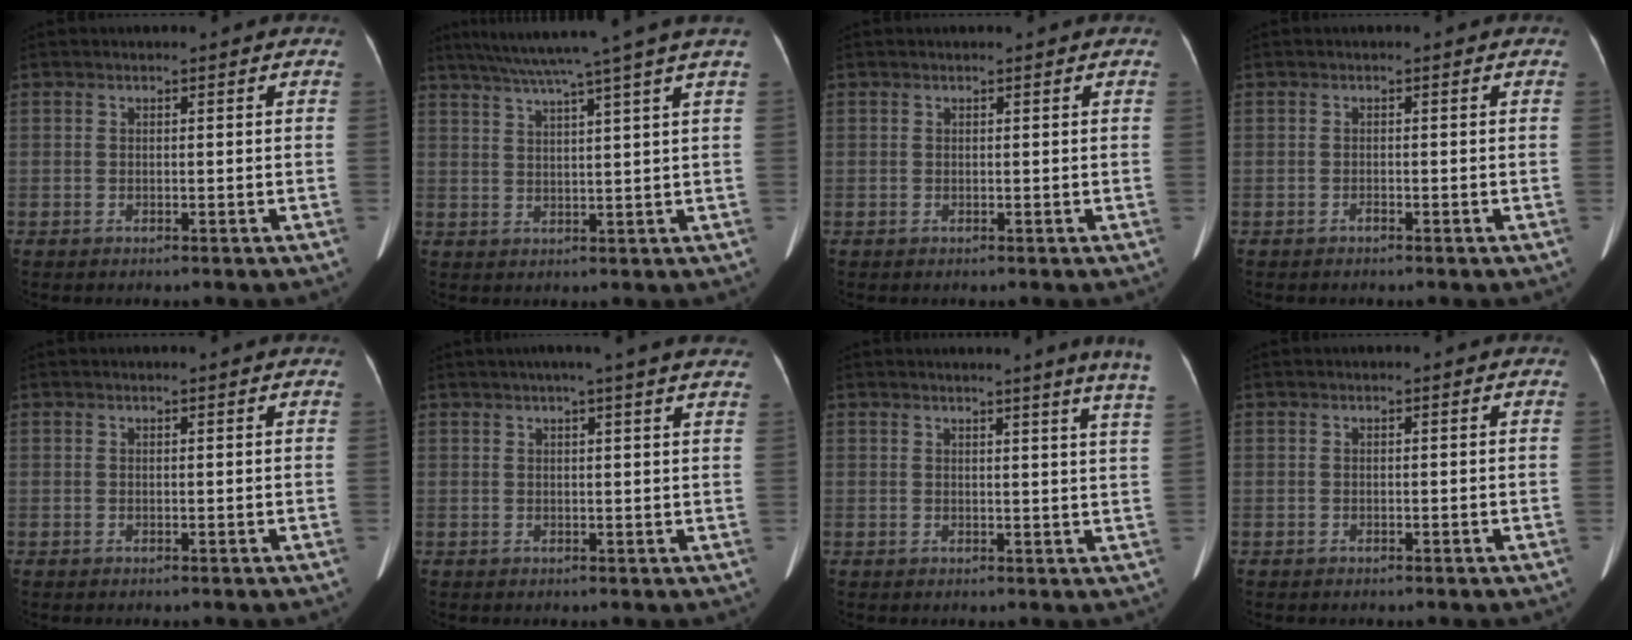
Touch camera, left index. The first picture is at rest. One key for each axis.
{"total": 12.4, "fx": 9.9, "fy": -2.8, "fz": 6.9, "tx": -0.115, "ty": -0.002, "tz": 0.135}
{"total": 0.6, "fx": 0.5, "fy": 0.0, "fz": 0.3, "tx": -0.002, "ty": 0.008, "tz": 0.008}
{"total": 0.6, "fx": -0.6, "fy": 0.0, "fz": 0.1, "tx": -0.010, "ty": -0.004, "tz": -0.011}
{"total": 1.6, "fx": 1.4, "fy": -0.1, "fz": 0.7, "tx": -0.009, "ty": 0.014, "tz": 0.019}
{"total": 11.6, "fx": 9.6, "fy": 0.0, "fz": 6.6, "tx": -0.092, "ty": 0.026, "tz": 0.102}
{"total": 8.1, "fx": 6.7, "fy": -1.5, "fz": 4.2, "tx": -0.045, "ty": -0.038, "tz": 0.053}
{"total": 0.0}